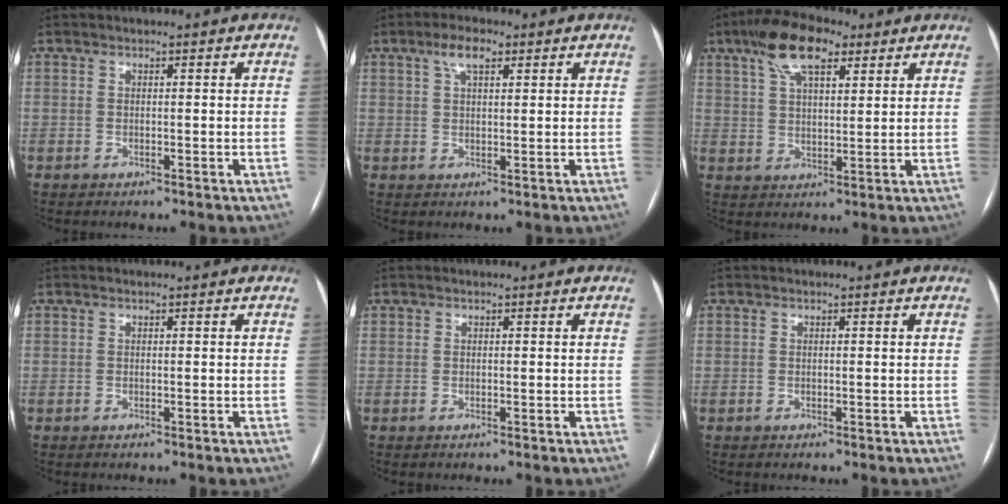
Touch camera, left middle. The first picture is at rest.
{"total": 4.0, "force": [2.3, 1.3, 3.0], "torque": [-0.064, 0.012, 0.043]}
{"total": 10.2, "force": [6.0, 3.8, 7.3], "torque": [-0.143, 0.026, 0.108]}
{"total": 0.0}
{"total": 0.0}
{"total": 0.0}